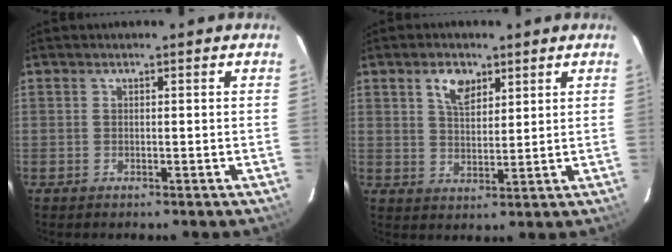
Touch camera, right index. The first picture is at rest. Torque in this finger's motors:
{"motor_torque": [0.09, 0.09, 0.27, 0.07]}